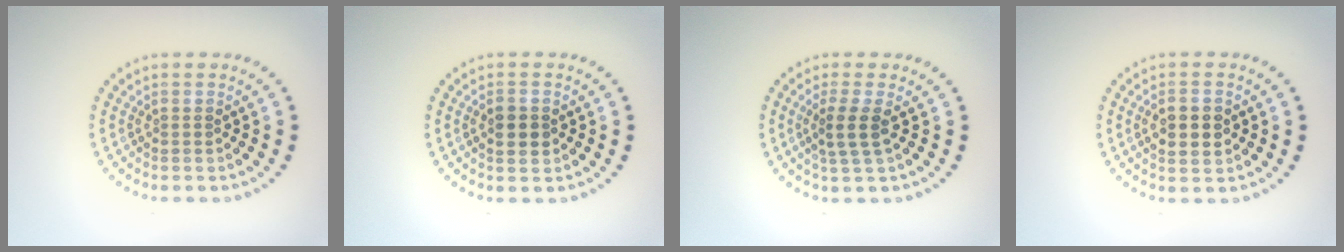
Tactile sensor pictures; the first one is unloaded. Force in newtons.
{"total": 1.9, "press": 1.9, "slide": 0.1}
{"total": 2.5, "press": 1.9, "slide": 1.5}
{"total": 3.1, "press": 3.1, "slide": 0.0}